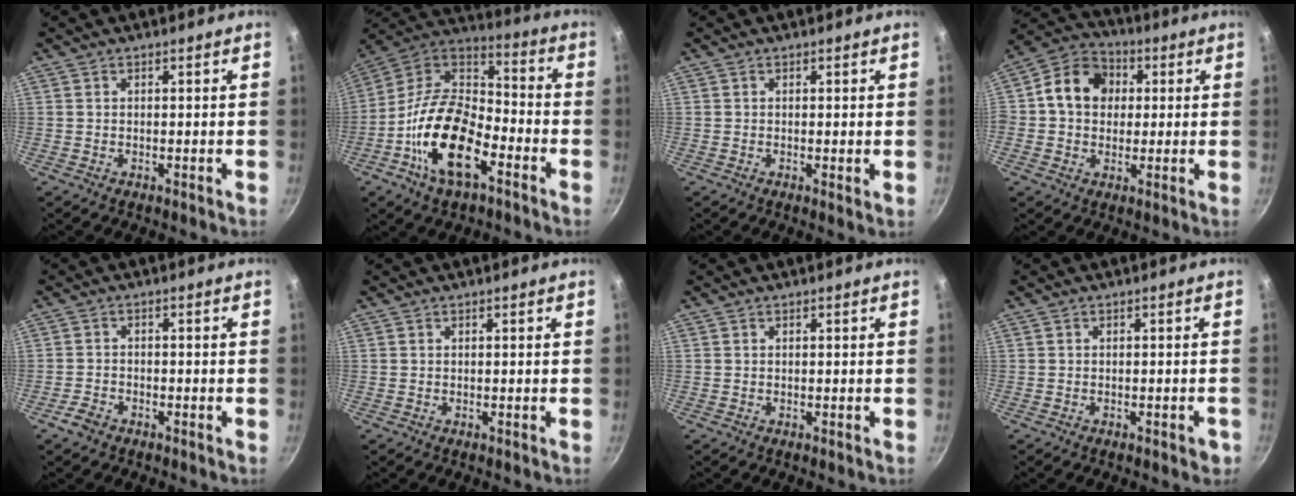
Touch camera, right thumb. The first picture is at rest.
{"total": 19.9, "force": [-8.0, 10.3, 15.0], "torque": [-0.257, 0.050, -0.169]}
{"total": 0.9, "force": [0.1, 0.2, 0.9], "torque": [-0.014, -0.006, -0.002]}
{"total": 11.1, "force": [1.6, 9.3, 5.9], "torque": [-0.065, 0.015, 0.005]}
{"total": 2.8, "force": [-2.0, 1.5, 1.2], "torque": [-0.029, 0.020, -0.039]}
{"total": 0.0}
{"total": 0.0}
{"total": 2.0, "force": [-1.0, 0.9, 1.4], "torque": [-0.009, 0.012, -0.007]}